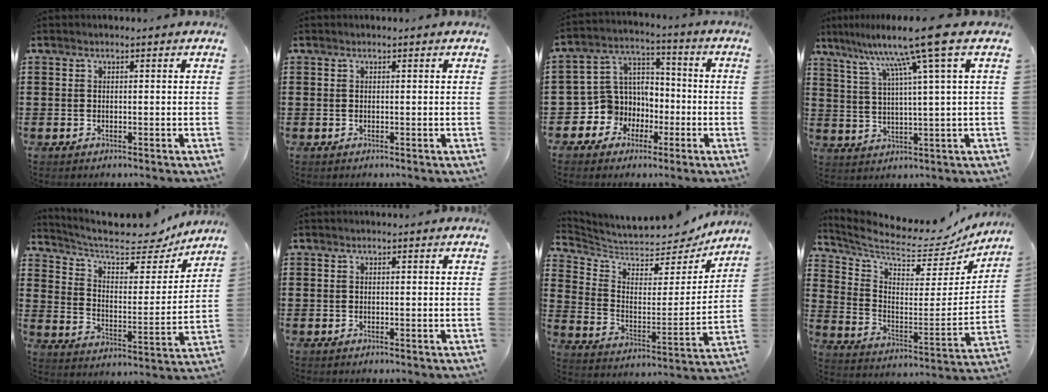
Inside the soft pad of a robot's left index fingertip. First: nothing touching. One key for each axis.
{"total": 0.0}
{"total": 7.5, "fx": -1.9, "fy": 7.2, "fz": 1.0, "tx": -0.076, "ty": -0.008, "tz": -0.040}
{"total": 10.7, "fx": 6.2, "fy": -1.8, "fz": 8.5, "tx": -0.173, "ty": -0.023, "tz": 0.093}
{"total": 8.8, "fx": 7.9, "fy": 1.7, "fz": 3.7, "tx": -0.092, "ty": -0.056, "tz": 0.130}
{"total": 0.0}
{"total": 5.6, "fx": 5.3, "fy": 1.5, "fz": 1.1, "tx": -0.055, "ty": -0.047, "tz": 0.088}
{"total": 6.1, "fx": 5.5, "fy": 1.1, "fz": 2.5, "tx": -0.078, "ty": -0.054, "tz": 0.090}